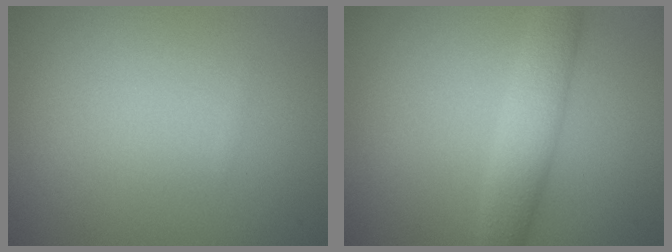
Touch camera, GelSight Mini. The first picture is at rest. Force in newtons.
{"total": 3.5, "press": 3.5, "slide": 0.1}